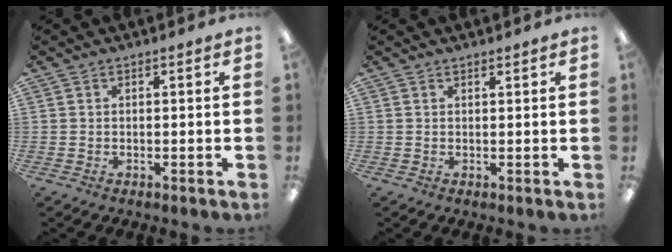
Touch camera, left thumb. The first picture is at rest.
{"total": 0.9, "force": [0.8, 0.2, 0.0], "torque": [0.000, -0.001, 0.016]}